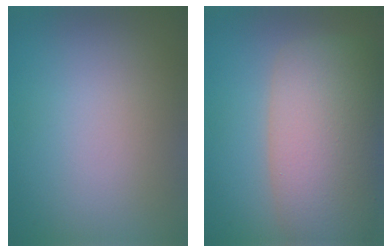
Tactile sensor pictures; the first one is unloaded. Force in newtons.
{"total": 10.6, "press": 10.6, "slide": 0.5}